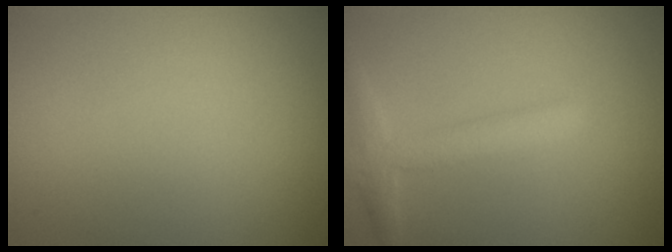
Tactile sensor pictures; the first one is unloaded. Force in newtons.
{"total": 2.8, "press": 2.8, "slide": 0.1}